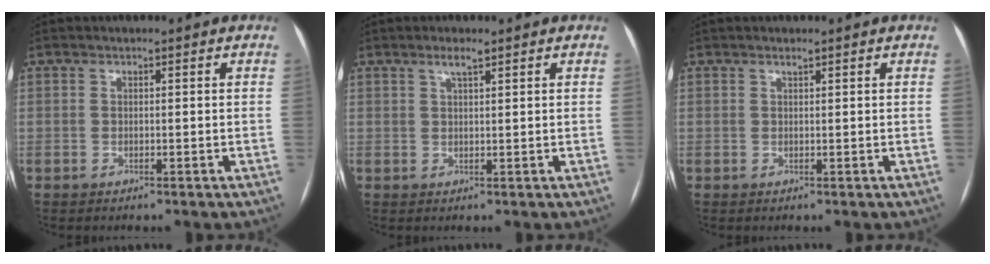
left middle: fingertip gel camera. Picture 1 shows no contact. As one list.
[{"total": 1.9, "force": [1.3, 0.1, 1.4], "torque": [-0.030, 0.002, 0.027]}, {"total": 0.5, "force": [0.4, 0.0, 0.3], "torque": [-0.010, 0.000, 0.010]}]